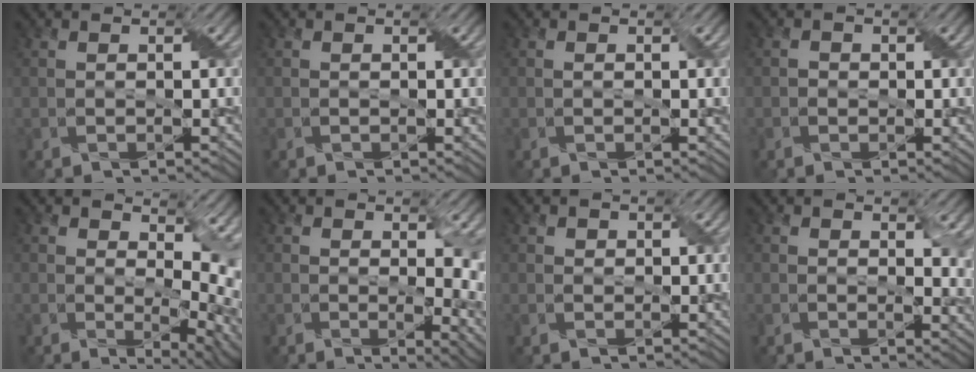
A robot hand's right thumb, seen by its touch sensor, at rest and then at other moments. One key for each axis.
{"total": 0.0}
{"total": 0.0}
{"total": 0.7, "fx": -0.2, "fy": 0.6, "fz": 0.1, "tx": -0.002, "ty": -0.002, "tz": -0.004}
{"total": 9.8, "fx": 2.0, "fy": 5.0, "fz": 8.2, "tx": -0.122, "ty": -0.017, "tz": 0.051}
{"total": 7.4, "fx": -0.1, "fy": 3.3, "fz": 6.7, "tx": -0.081, "ty": -0.018, "tz": 0.015}
{"total": 0.6, "fx": 0.2, "fy": 0.6, "fz": 0.1, "tx": -0.004, "ty": -0.003, "tz": 0.004}
{"total": 4.4, "fx": 1.3, "fy": 2.5, "fz": 3.3, "tx": -0.044, "ty": -0.013, "tz": 0.023}